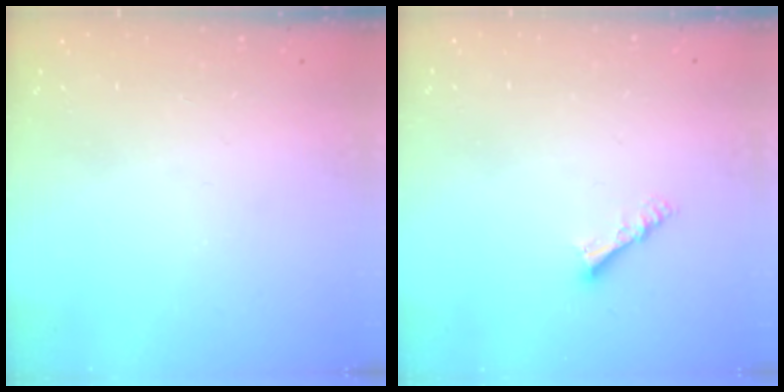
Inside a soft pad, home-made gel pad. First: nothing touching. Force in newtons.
{"total": 5.2, "press": 5.1, "slide": 0.5}